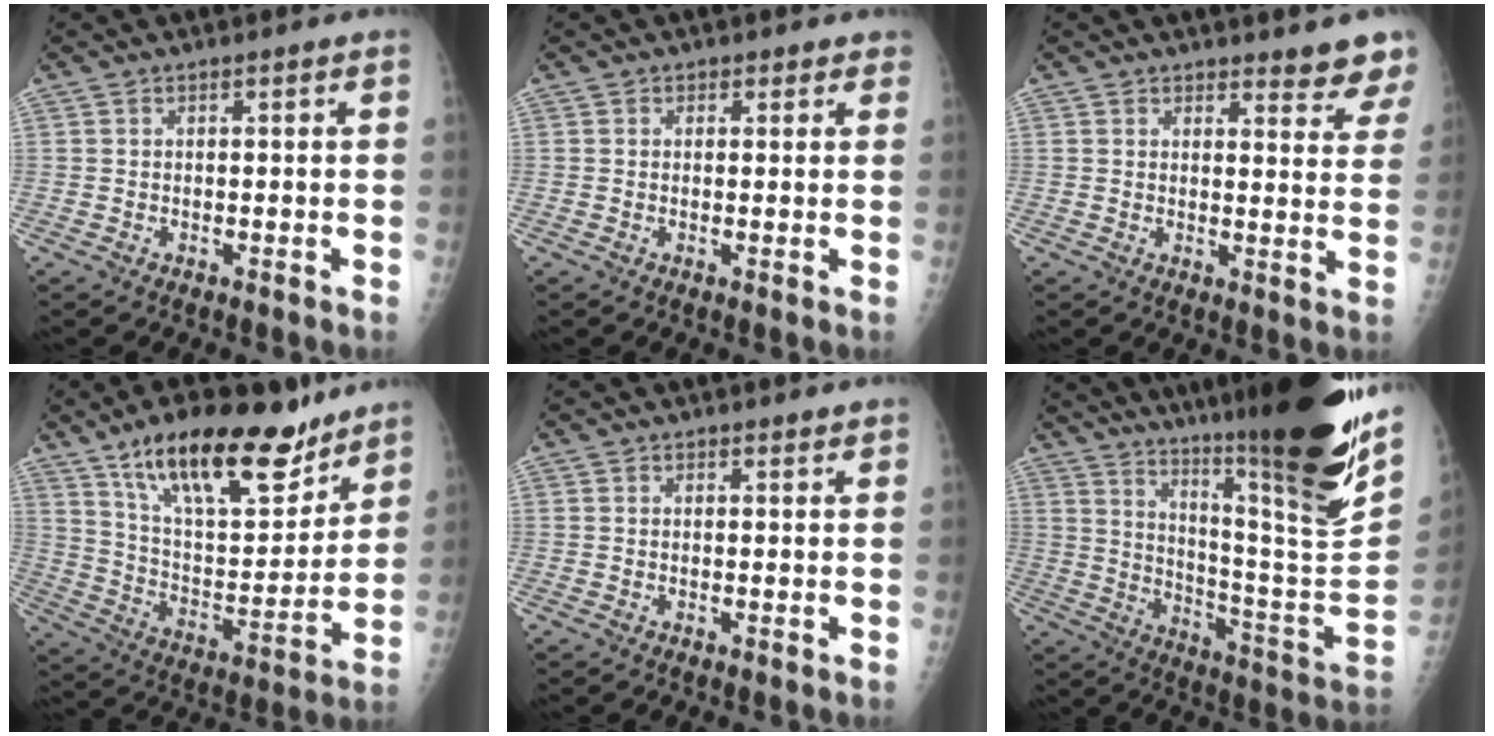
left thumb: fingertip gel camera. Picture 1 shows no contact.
{"total": 1.6, "force": [0.9, 1.2, 0.2], "torque": [0.021, -0.003, 0.004]}
{"total": 6.7, "force": [6.1, 1.8, 1.9], "torque": [0.014, -0.039, 0.052]}
{"total": 23.1, "force": [15.9, 8.6, 14.4], "torque": [-0.193, -0.064, 0.270]}
{"total": 0.5, "force": [0.5, 0.2, 0.0], "torque": [-0.003, -0.005, 0.005]}
{"total": 31.3, "force": [21.4, 3.3, 22.6], "torque": [-0.311, -0.116, 0.318]}